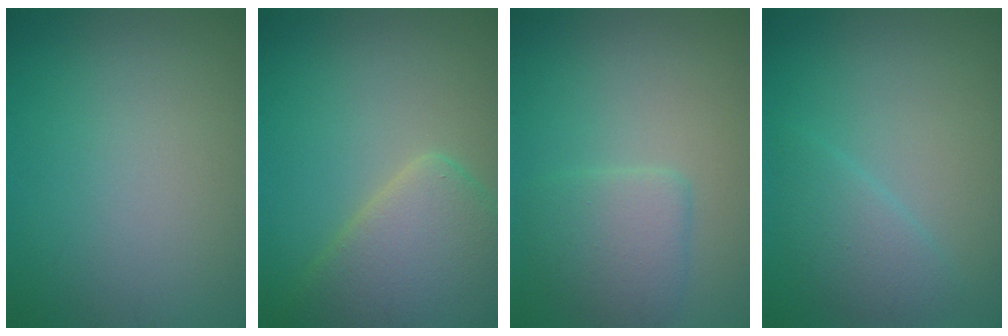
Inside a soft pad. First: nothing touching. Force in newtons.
{"total": 6.5, "press": 6.5, "slide": 0.6}
{"total": 2.9, "press": 2.9, "slide": 0.3}
{"total": 2.3, "press": 2.3, "slide": 0.3}